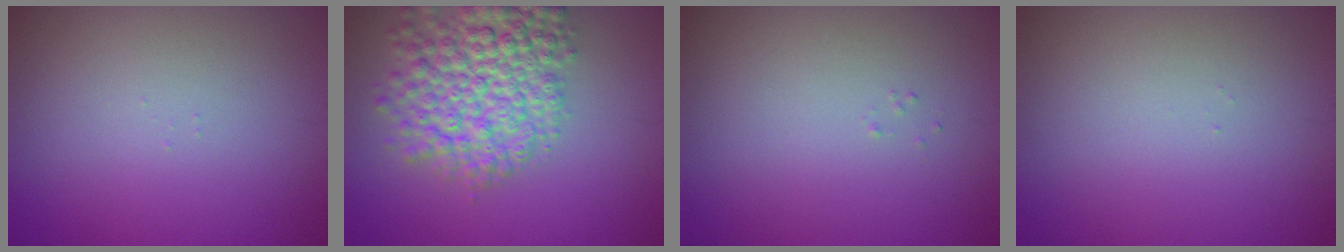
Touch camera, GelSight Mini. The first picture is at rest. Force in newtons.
{"total": 7.5, "press": 7.5, "slide": 0.3}
{"total": 0.0}
{"total": 0.0}